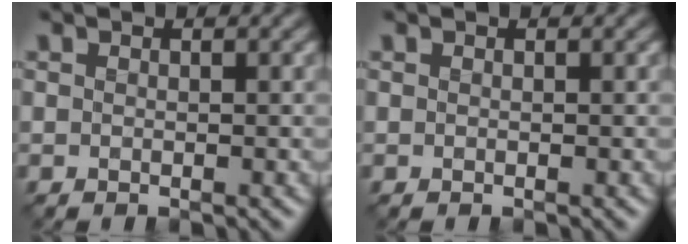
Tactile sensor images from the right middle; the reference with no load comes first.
{"total": 0.0}